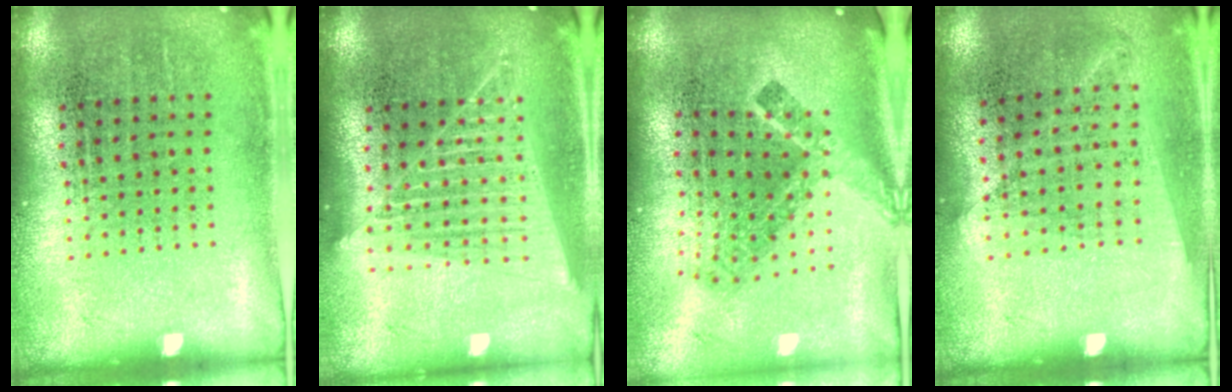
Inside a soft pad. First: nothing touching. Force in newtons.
{"total": 1.7, "press": 1.6, "slide": 0.7}
{"total": 2.4, "press": 1.6, "slide": 1.8}
{"total": 1.1, "press": 1.0, "slide": 0.5}